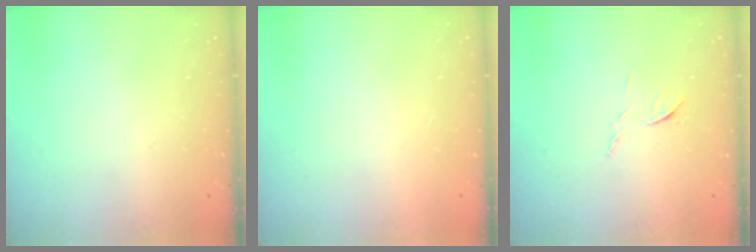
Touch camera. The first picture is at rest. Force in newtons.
{"total": 1.6, "press": 1.6, "slide": 0.1}
{"total": 6.7, "press": 6.7, "slide": 0.3}